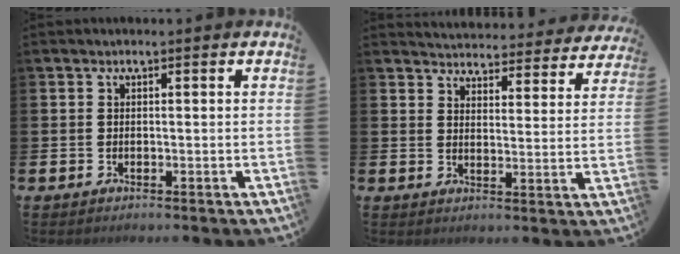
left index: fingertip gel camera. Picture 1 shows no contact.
{"total": 4.3, "force": [4.2, 0.7, 0.2], "torque": [-0.018, -0.036, 0.071]}